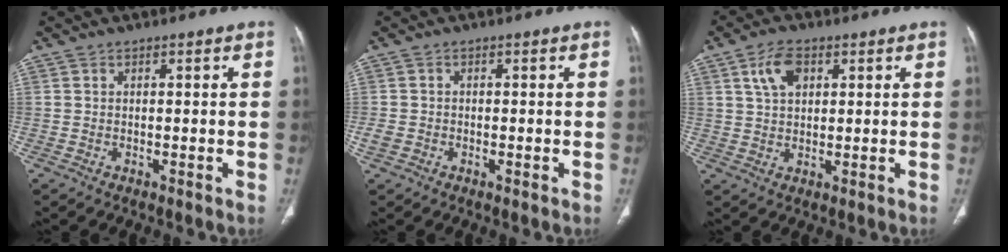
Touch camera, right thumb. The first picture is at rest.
{"total": 2.3, "force": [-0.7, 1.6, 1.4], "torque": [-0.029, 0.004, -0.013]}
{"total": 6.1, "force": [2.5, 3.7, 4.1], "torque": [-0.071, -0.002, 0.048]}